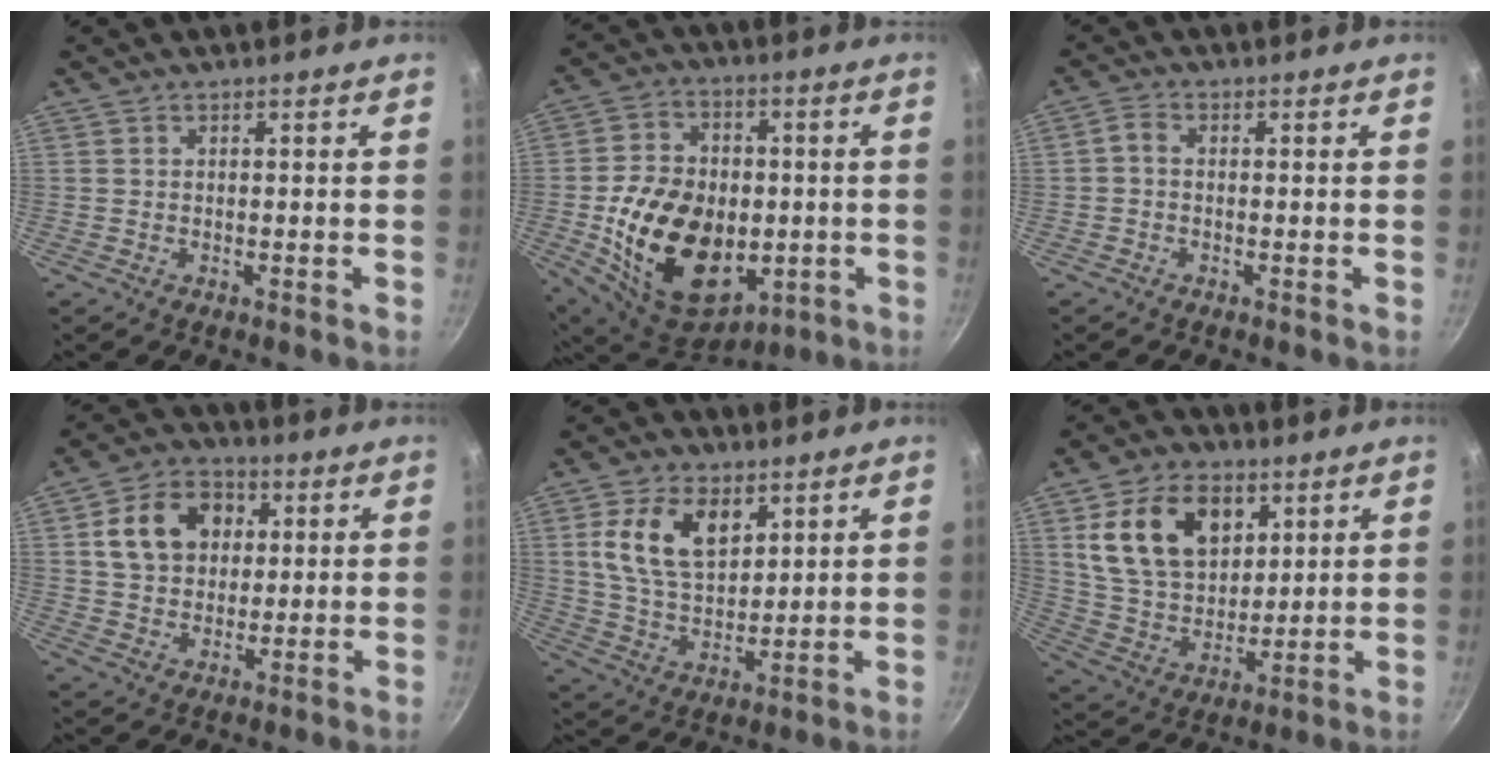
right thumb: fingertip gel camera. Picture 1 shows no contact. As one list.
[{"total": 23.1, "force": [-3.3, 16.2, 16.0], "torque": [-0.260, 0.013, -0.036]}, {"total": 1.9, "force": [-0.5, 1.2, 1.3], "torque": [-0.032, 0.009, -0.018]}, {"total": 12.4, "force": [3.2, 9.7, 7.1], "torque": [-0.097, 0.014, 0.046]}, {"total": 13.2, "force": [5.0, 8.1, 9.1], "torque": [-0.145, -0.021, 0.094]}, {"total": 17.6, "force": [6.6, 12.0, 11.1], "torque": [-0.166, -0.019, 0.124]}]